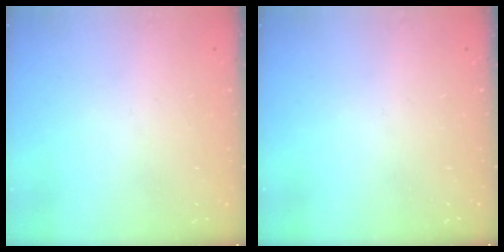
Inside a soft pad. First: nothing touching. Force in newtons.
{"total": 0.0}